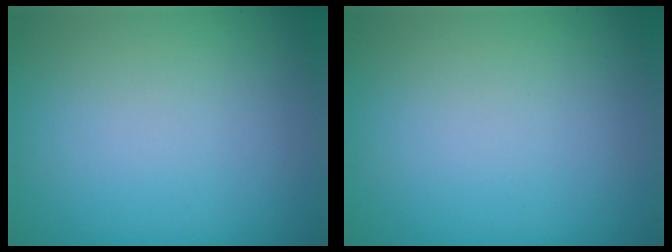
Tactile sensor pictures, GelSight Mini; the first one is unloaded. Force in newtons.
{"total": 0.0}